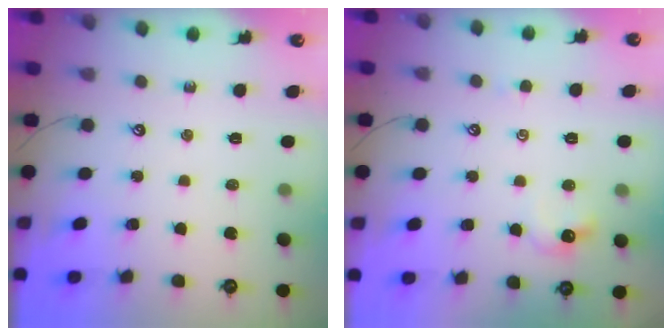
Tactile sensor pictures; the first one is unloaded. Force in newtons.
{"total": 1.9, "press": 1.9, "slide": 0.5}